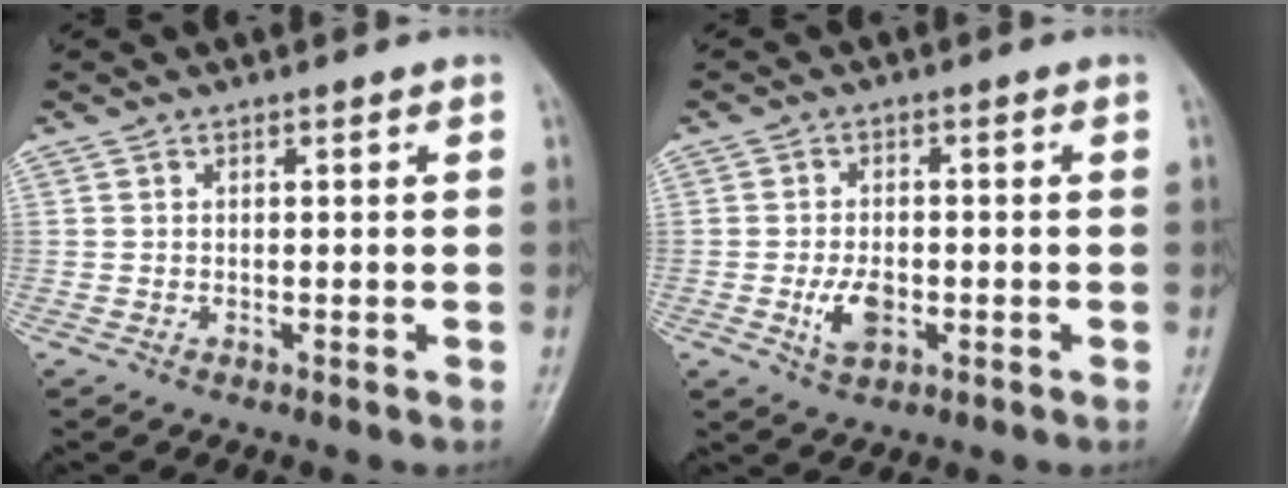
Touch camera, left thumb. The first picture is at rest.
{"total": 5.3, "force": [-1.5, 3.1, 4.0], "torque": [-0.069, 0.002, -0.024]}